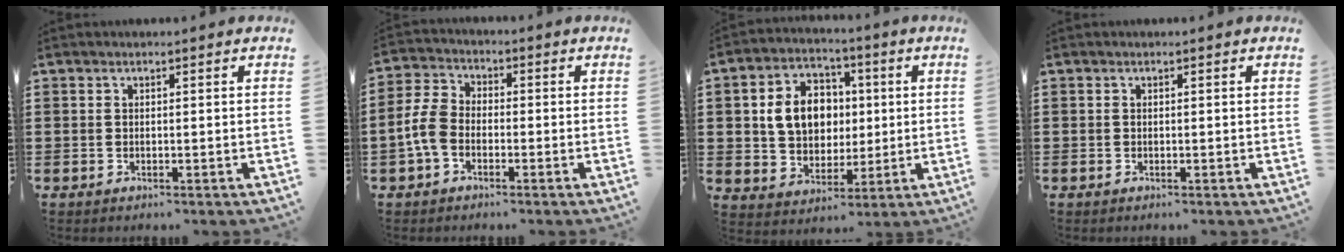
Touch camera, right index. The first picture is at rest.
{"total": 5.5, "force": [-1.8, 3.7, 3.7], "torque": [-0.110, -0.004, -0.043]}
{"total": 9.0, "force": [1.2, 7.2, 5.3], "torque": [-0.115, 0.018, 0.022]}
{"total": 0.0}